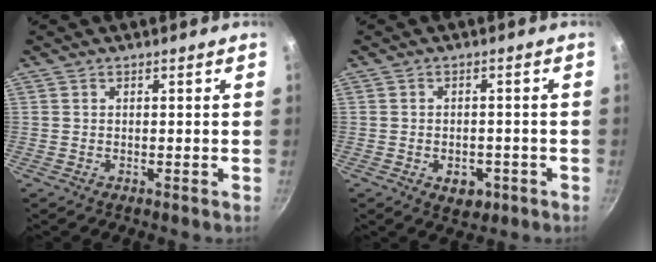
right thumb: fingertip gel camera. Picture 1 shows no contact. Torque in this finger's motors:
{"motor_torque": [-0.25, 0.21, -0.33, 0.25, 0.00]}